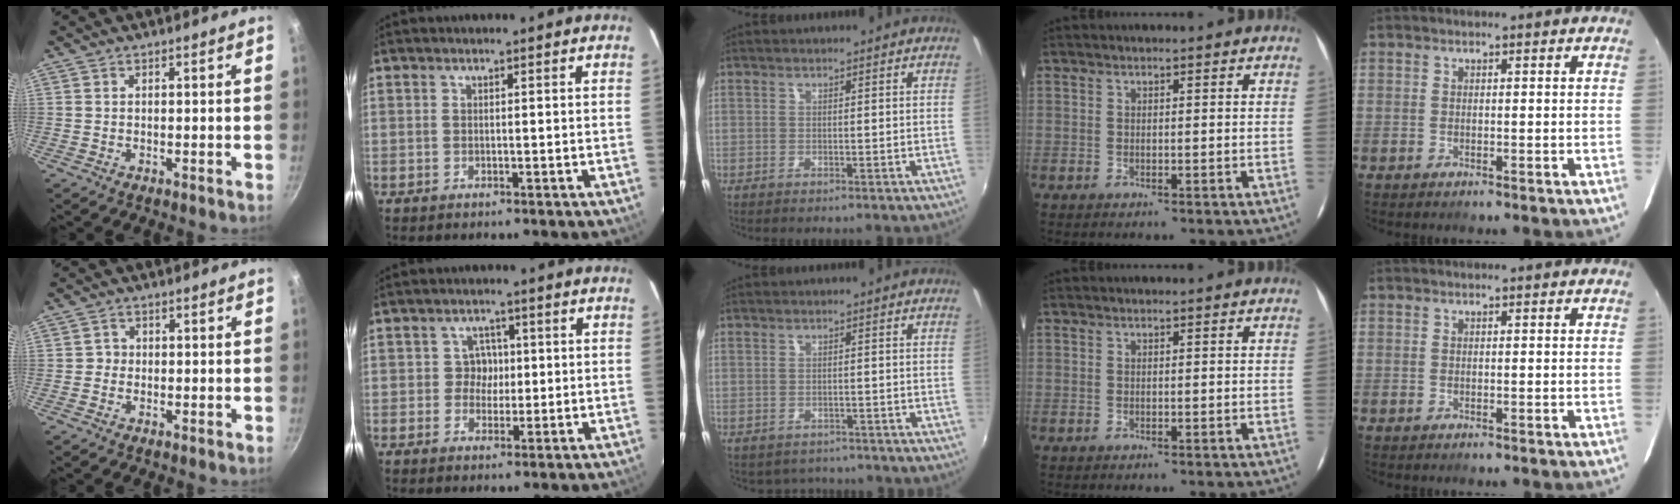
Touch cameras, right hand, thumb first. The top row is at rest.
{"thumb": {"total": 1.4, "force": [-0.4, 1.3, 0.2], "torque": [0.007, 0.003, -0.011]}, "index": {"total": 3.1, "force": [-0.1, 3.1, 0.2], "torque": [0.004, 0.016, -0.004]}, "middle": {"total": 3.5, "force": [-3.0, 1.8, 0.3], "torque": [-0.012, -0.012, -0.041]}}